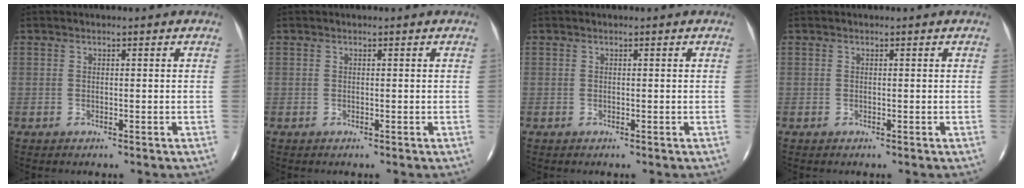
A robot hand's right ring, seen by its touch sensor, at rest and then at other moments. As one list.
[{"total": 0.0}, {"total": 0.0}, {"total": 0.0}]